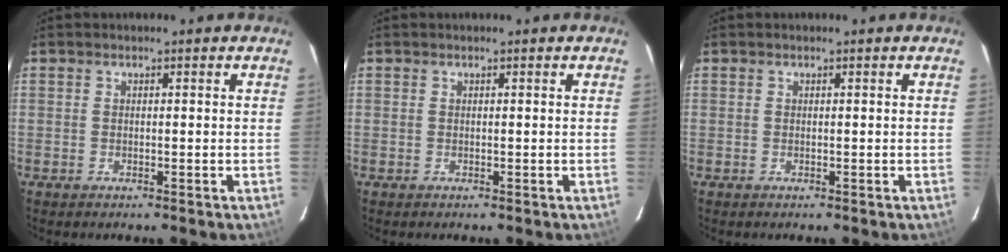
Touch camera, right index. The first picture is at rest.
{"total": 0.0}
{"total": 0.0}